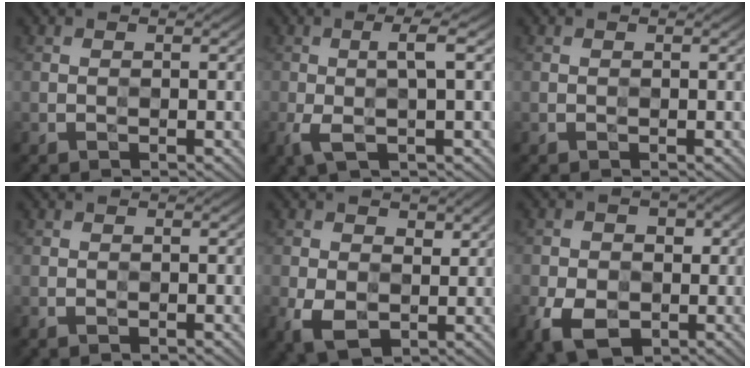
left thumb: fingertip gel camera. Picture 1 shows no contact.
{"total": 4.5, "force": [-0.4, 0.8, 4.4], "torque": [-0.089, 0.005, -0.014]}
{"total": 0.0}
{"total": 0.0}
{"total": 5.8, "force": [0.2, 4.3, 4.0], "torque": [-0.087, -0.009, 0.002]}
{"total": 7.0, "force": [-2.0, 5.0, 4.5], "torque": [-0.087, -0.016, -0.036]}